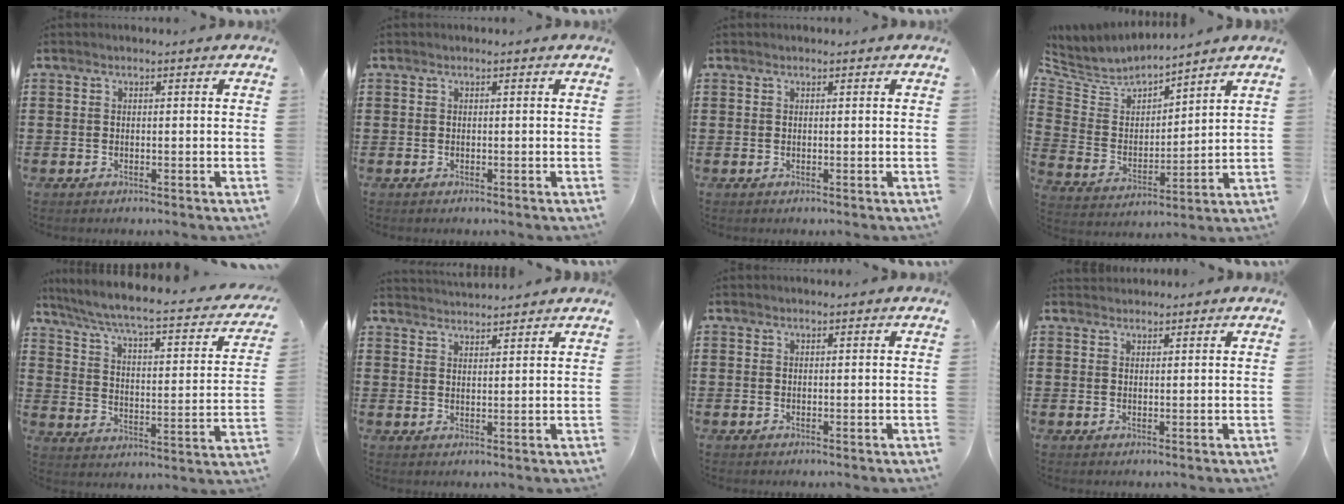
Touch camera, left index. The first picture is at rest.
{"total": 0.0}
{"total": 0.0}
{"total": 4.8, "force": [4.6, 1.4, 0.5], "torque": [-0.044, -0.035, 0.074]}
{"total": 4.9, "force": [3.6, 0.2, 3.2], "torque": [-0.080, -0.039, 0.051]}
{"total": 2.6, "force": [2.5, -0.3, -0.3], "torque": [-0.002, -0.008, 0.048]}
{"total": 0.0}
{"total": 1.3, "force": [1.2, 0.3, -0.1], "torque": [-0.001, 0.001, 0.025]}